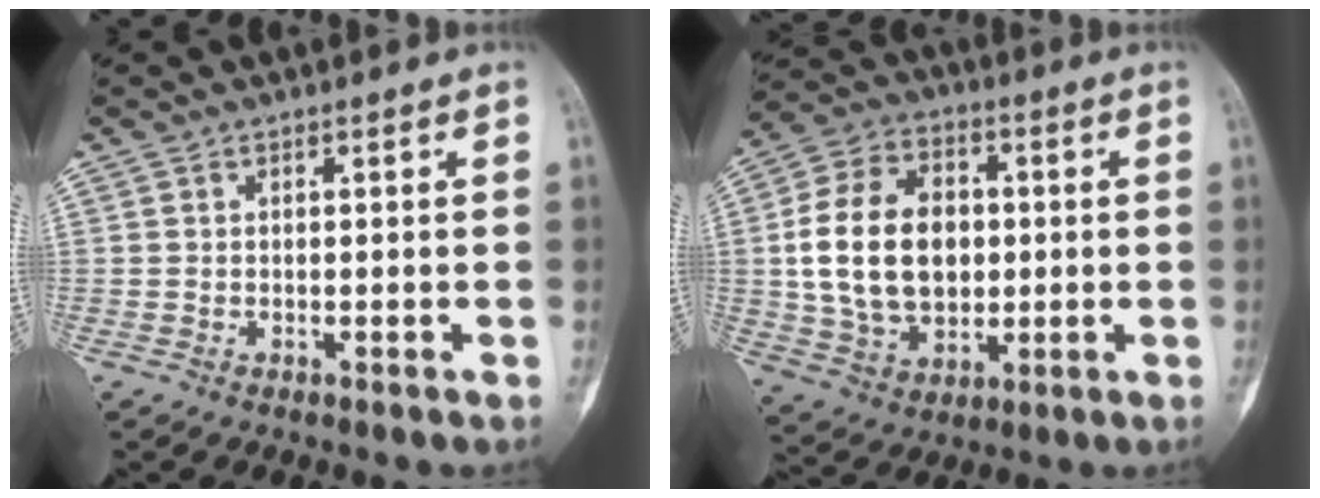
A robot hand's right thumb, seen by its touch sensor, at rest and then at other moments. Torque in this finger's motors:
{"motor_torque": [0.39, 0.43, 0.87, -0.60, 0.36]}